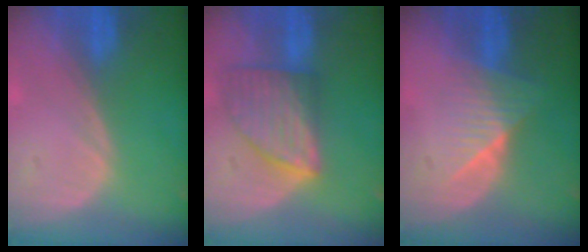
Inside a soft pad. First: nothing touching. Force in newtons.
{"total": 8.1, "press": 7.3, "slide": 3.4}
{"total": 6.2, "press": 5.4, "slide": 3.0}